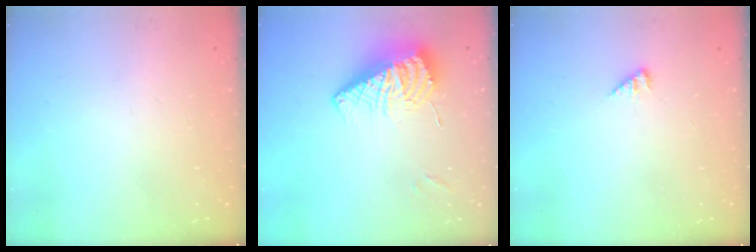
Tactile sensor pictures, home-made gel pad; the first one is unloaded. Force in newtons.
{"total": 14.4, "press": 14.3, "slide": 2.0}
{"total": 2.7, "press": 2.7, "slide": 0.4}